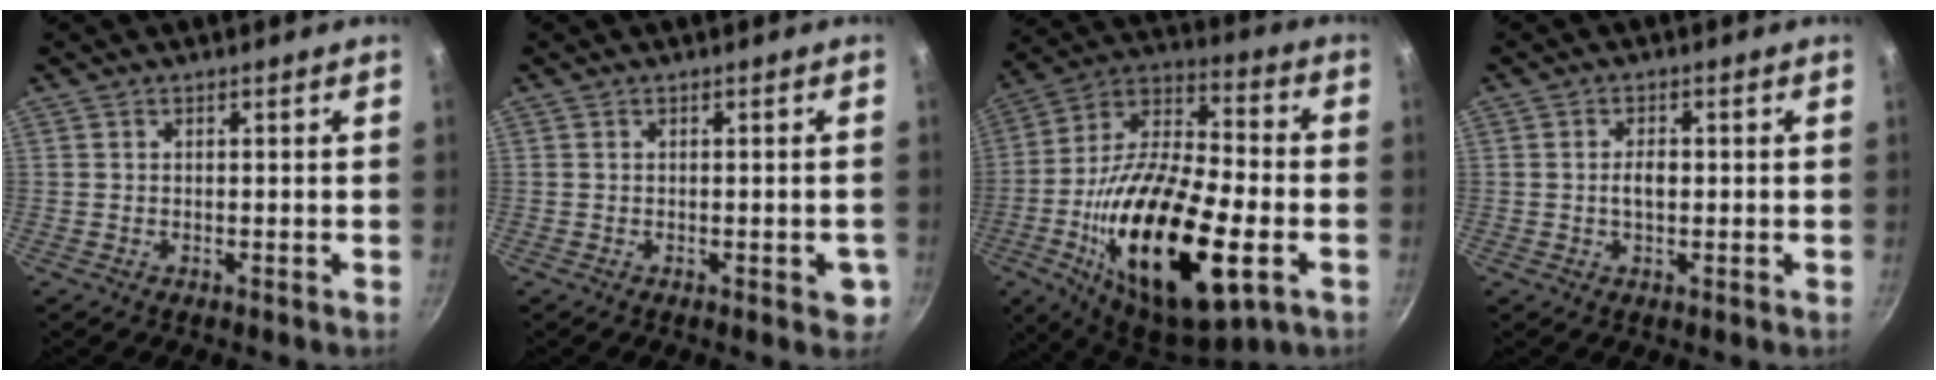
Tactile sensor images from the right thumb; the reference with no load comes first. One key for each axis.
{"total": 3.3, "fx": -1.1, "fy": 1.2, "fz": 2.9, "tx": -0.027, "ty": -0.003, "tz": -0.016}
{"total": 31.1, "fx": -8.8, "fy": 13.5, "fz": 26.6, "tx": -0.466, "ty": 0.018, "tz": -0.149}
{"total": 2.9, "fx": -0.1, "fy": 1.6, "fz": 2.4, "tx": -0.034, "ty": 0.007, "tz": -0.004}